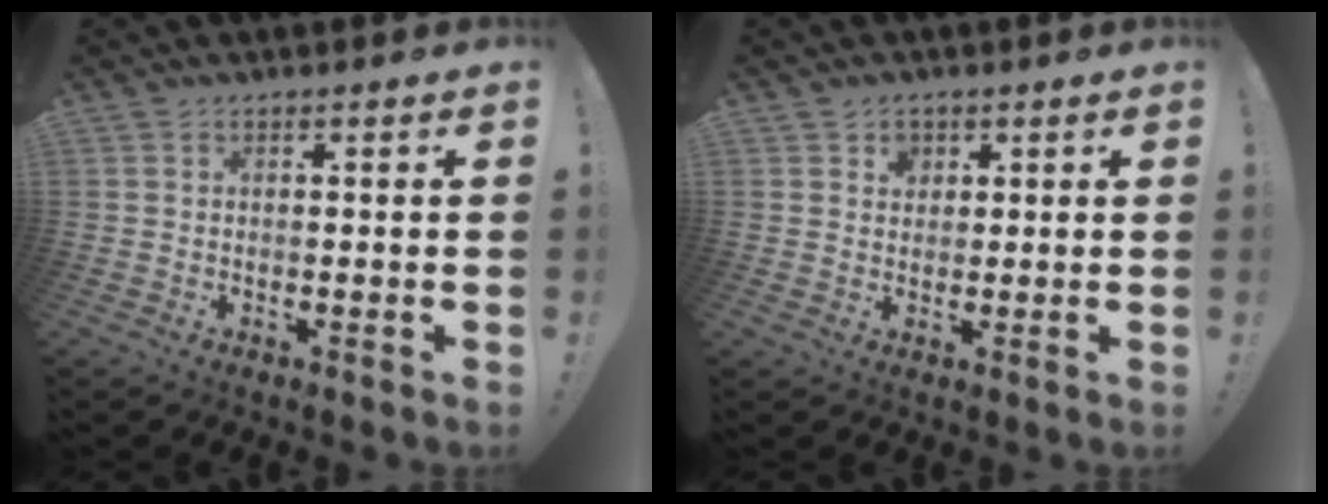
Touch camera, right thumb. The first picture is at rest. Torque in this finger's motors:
{"motor_torque": [0.34, 0.46, 0.12, -0.12, 0.00]}